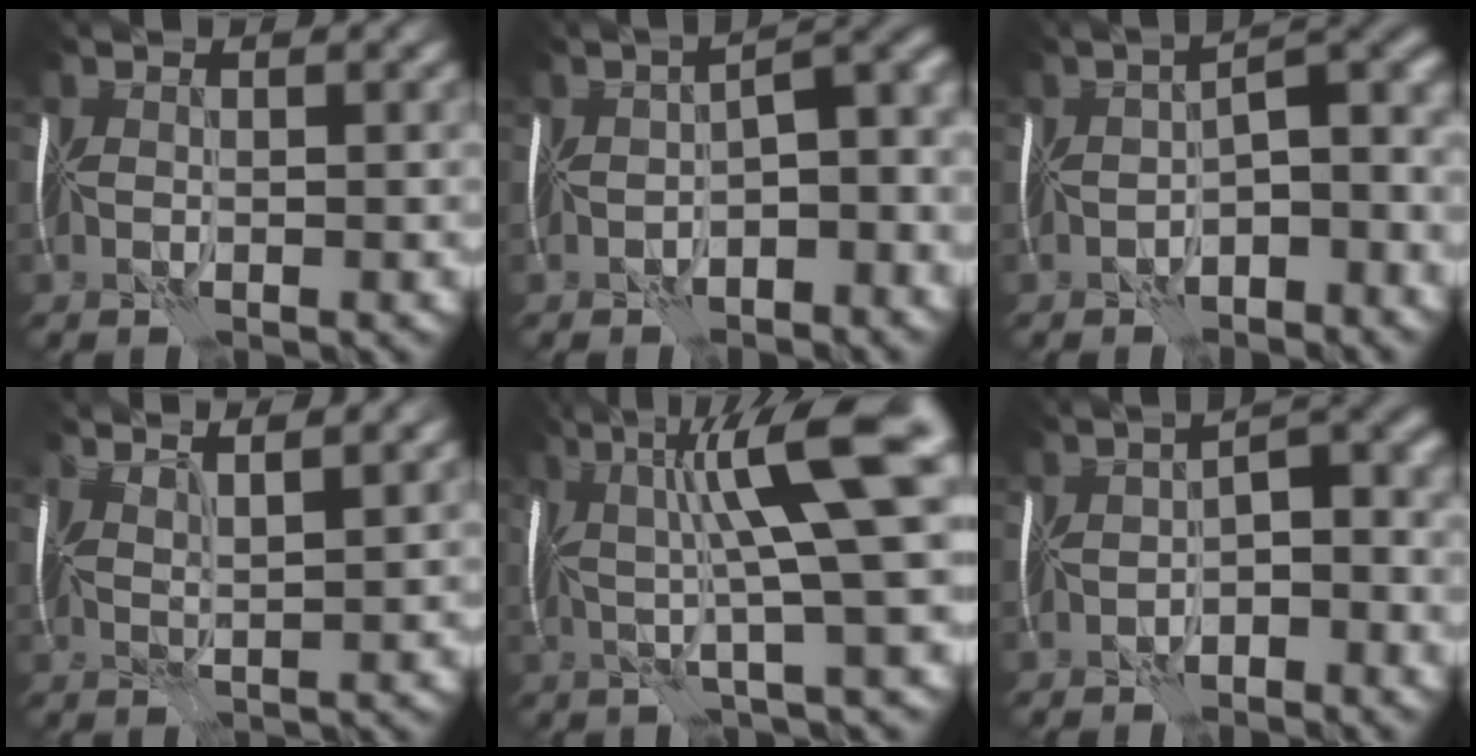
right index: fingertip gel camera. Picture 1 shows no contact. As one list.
[{"total": 6.9, "force": [-1.9, 3.0, 5.9], "torque": [-0.070, 0.010, -0.029]}, {"total": 6.6, "force": [-2.2, 2.7, 5.6], "torque": [-0.068, 0.011, -0.038]}, {"total": 4.1, "force": [3.0, 0.9, 2.7], "torque": [-0.035, 0.017, 0.032]}, {"total": 11.0, "force": [2.3, 1.6, 10.6], "torque": [-0.161, 0.016, 0.038]}, {"total": 4.7, "force": [-1.5, 2.1, 3.9], "torque": [-0.048, 0.012, -0.031]}]